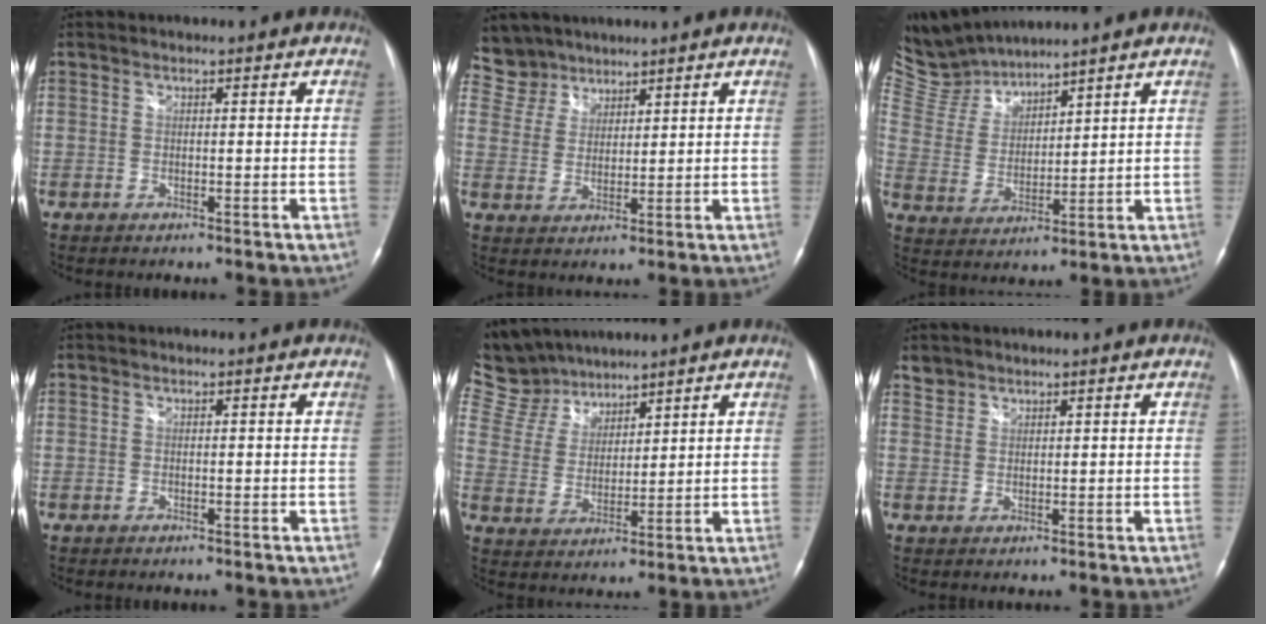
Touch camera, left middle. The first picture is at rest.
{"total": 6.6, "force": [5.7, 3.4, -0.6], "torque": [0.013, 0.008, 0.116]}
{"total": 7.6, "force": [7.6, 0.2, -0.4], "torque": [-0.018, 0.010, 0.177]}
{"total": 0.0}
{"total": 10.9, "force": [9.9, 4.2, 1.3], "torque": [-0.046, 0.018, 0.209]}
{"total": 2.0, "force": [1.6, 1.0, -0.3], "torque": [0.009, 0.009, 0.029]}